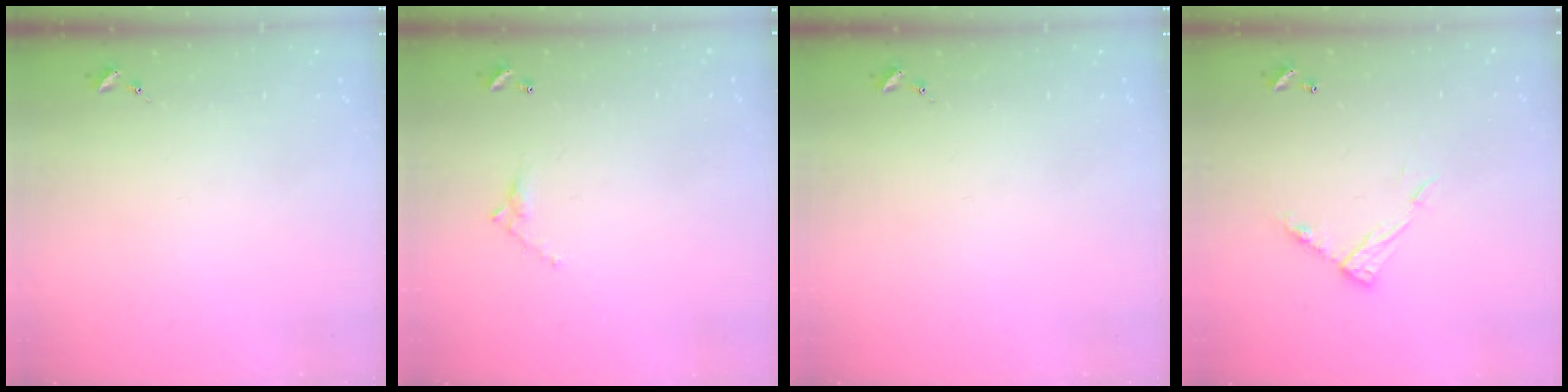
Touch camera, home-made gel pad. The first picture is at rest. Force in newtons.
{"total": 4.6, "press": 4.6, "slide": 0.3}
{"total": 0.0}
{"total": 9.4, "press": 9.4, "slide": 0.1}